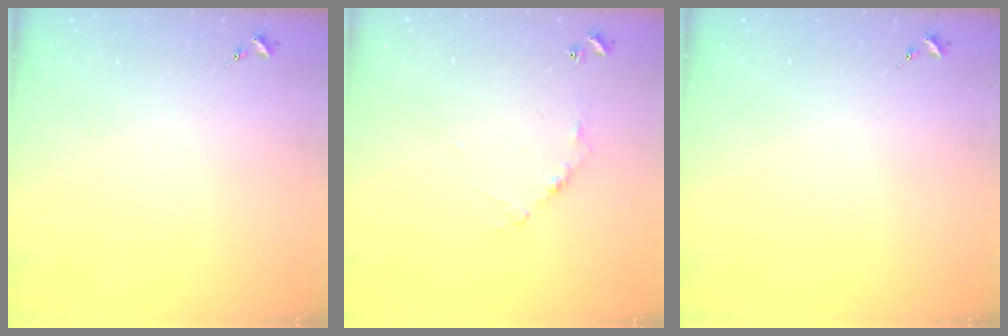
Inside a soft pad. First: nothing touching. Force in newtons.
{"total": 6.1, "press": 6.1, "slide": 0.5}
{"total": 0.0}